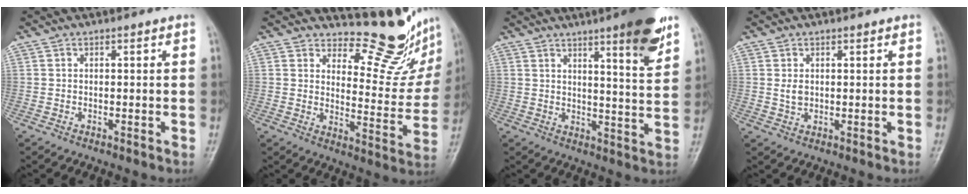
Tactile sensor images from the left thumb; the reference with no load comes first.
{"total": 13.5, "force": [11.8, 4.2, 4.9], "torque": [-0.027, -0.124, 0.150]}
{"total": 11.8, "force": [7.3, 1.5, 9.1], "torque": [-0.109, -0.043, 0.099]}
{"total": 2.0, "force": [0.6, 1.4, 1.3], "torque": [-0.017, -0.005, 0.014]}